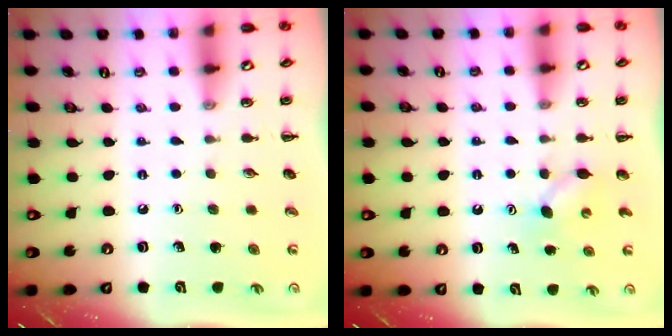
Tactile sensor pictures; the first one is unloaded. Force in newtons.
{"total": 4.1, "press": 3.9, "slide": 1.2}